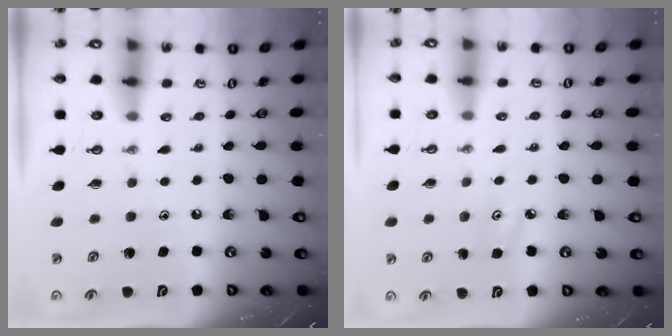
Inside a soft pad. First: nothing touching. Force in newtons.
{"total": 4.7, "press": 4.7, "slide": 0.6}